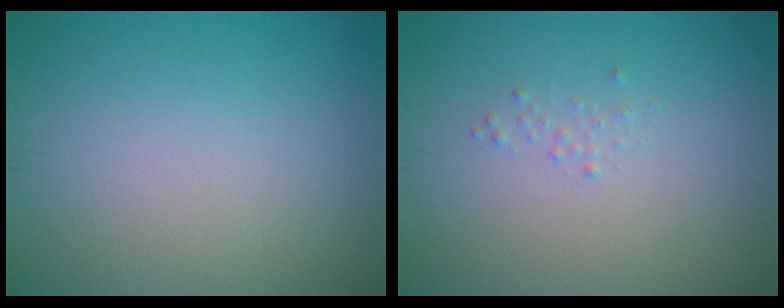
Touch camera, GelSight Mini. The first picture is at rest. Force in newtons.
{"total": 0.5, "press": 0.5, "slide": 0.0}